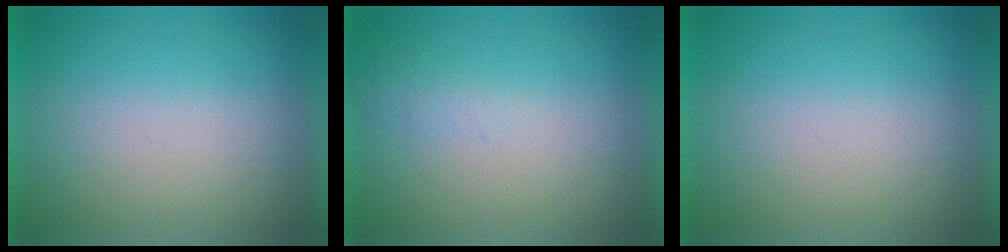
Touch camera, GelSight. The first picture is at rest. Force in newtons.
{"total": 1.1}
{"total": 0.0}